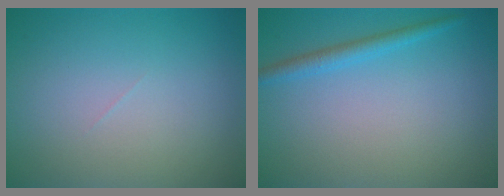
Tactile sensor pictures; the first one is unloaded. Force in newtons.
{"total": 1.8, "press": 1.8, "slide": 0.2}